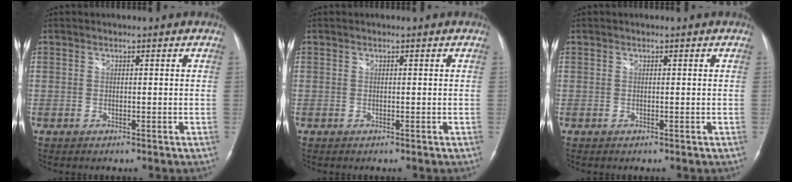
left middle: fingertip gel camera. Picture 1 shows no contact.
{"total": 0.0}
{"total": 0.0}